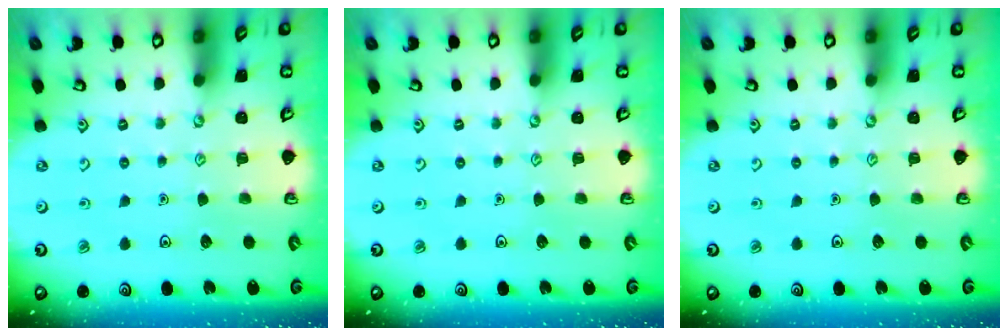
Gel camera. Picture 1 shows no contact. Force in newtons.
{"total": 0.0}
{"total": 0.0}